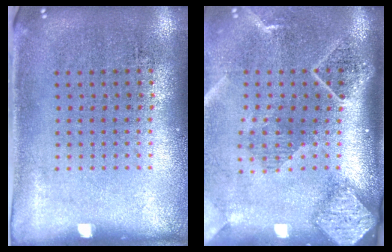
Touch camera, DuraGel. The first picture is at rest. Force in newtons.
{"total": 2.7, "press": 2.0, "slide": 1.8}